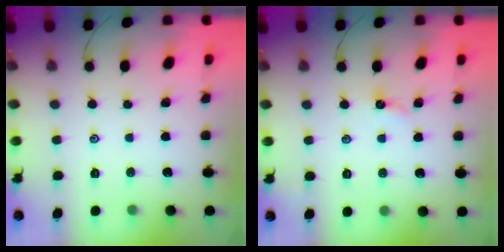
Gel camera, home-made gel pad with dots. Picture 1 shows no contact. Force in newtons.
{"total": 2.4, "press": 2.4, "slide": 0.3}